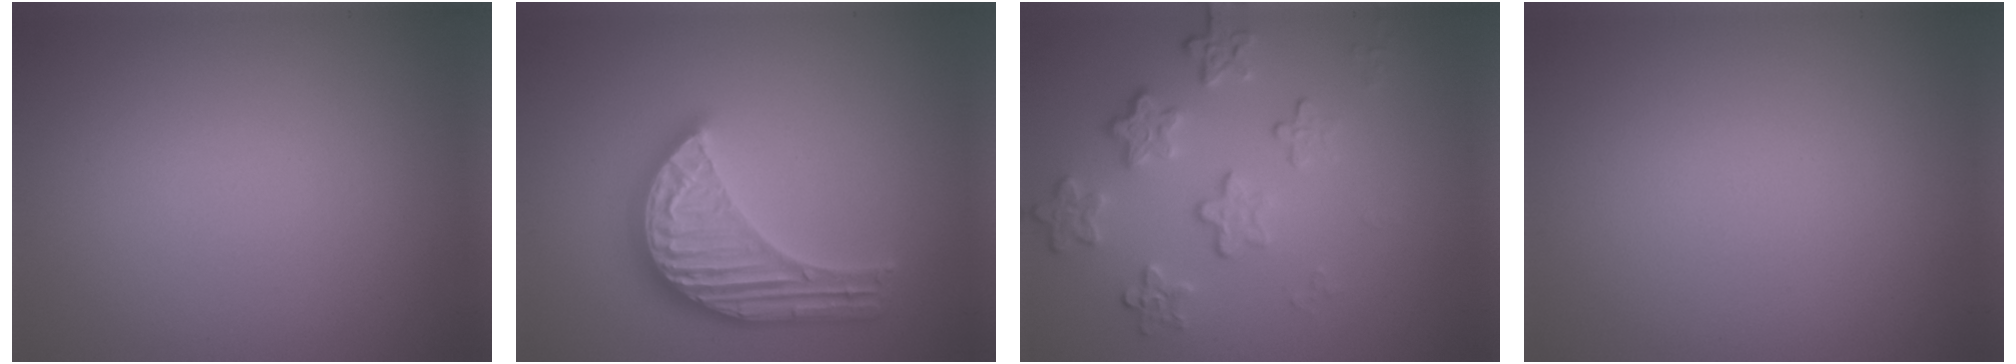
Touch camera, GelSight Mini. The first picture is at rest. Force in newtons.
{"total": 5.5, "press": 5.5, "slide": 0.6}
{"total": 4.4, "press": 3.1, "slide": 3.1}
{"total": 0.0}